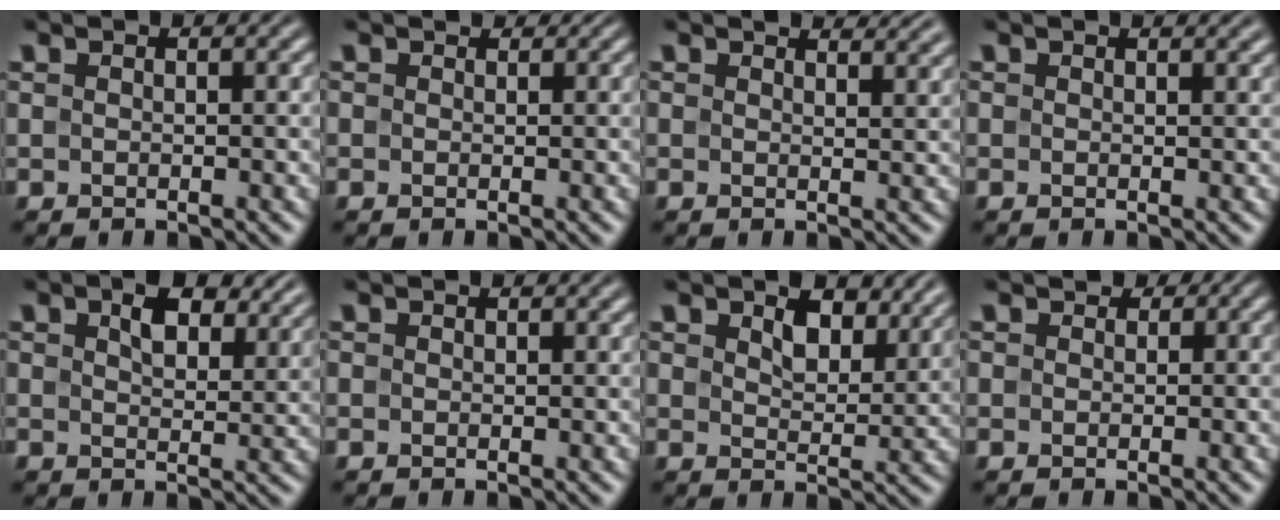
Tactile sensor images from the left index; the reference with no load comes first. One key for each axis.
{"total": 1.2, "fx": 0.9, "fy": 0.8, "fz": 0.3, "tx": -0.006, "ty": -0.003, "tz": 0.002}
{"total": 3.0, "fx": 2.8, "fy": 0.6, "fz": 0.9, "tx": -0.014, "ty": 0.004, "tz": 0.030}
{"total": 1.0, "fx": 0.9, "fy": 0.2, "fz": 0.3, "tx": -0.003, "ty": -0.002, "tz": 0.011}
{"total": 4.8, "fx": 2.7, "fy": 2.3, "fz": 3.2, "tx": -0.055, "ty": -0.001, "tz": 0.038}
{"total": 0.0}
{"total": 4.8, "fx": 2.8, "fy": 2.5, "fz": 2.9, "tx": -0.057, "ty": -0.006, "tz": 0.038}
{"total": 2.3, "fx": 0.9, "fy": 1.8, "fz": 1.1, "tx": -0.015, "ty": 0.014, "tz": -0.008}